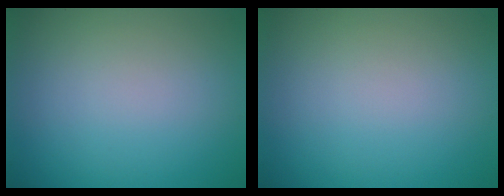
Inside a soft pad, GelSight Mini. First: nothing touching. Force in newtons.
{"total": 0.0}